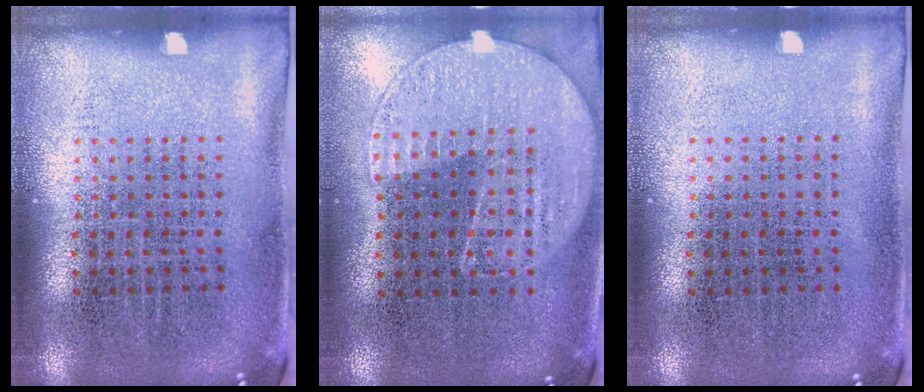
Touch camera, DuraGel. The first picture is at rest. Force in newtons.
{"total": 1.1, "press": 1.0, "slide": 0.4}
{"total": 0.0}